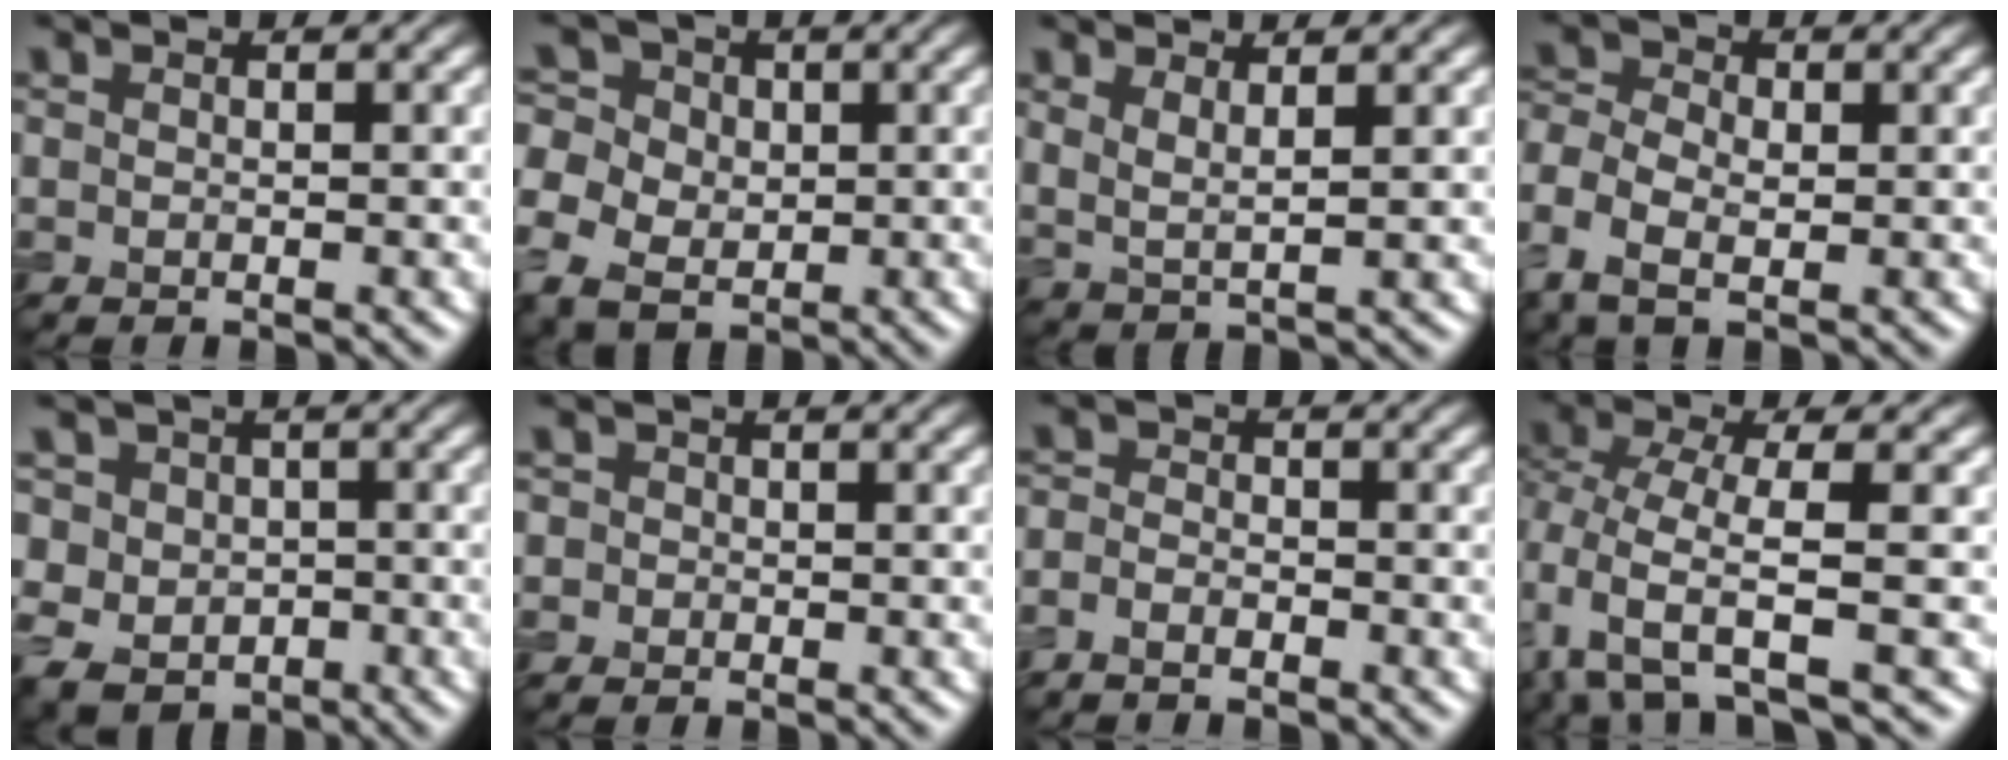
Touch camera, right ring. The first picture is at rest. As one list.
[{"total": 7.1, "force": [-1.0, 6.2, 3.3], "torque": [-0.081, 0.003, -0.041]}, {"total": 2.4, "force": [1.7, 0.6, 1.6], "torque": [-0.033, -0.008, 0.034]}, {"total": 4.9, "force": [-1.5, 3.3, 3.3], "torque": [-0.092, 0.000, -0.034]}, {"total": 7.4, "force": [0.1, 6.9, 2.5], "torque": [-0.063, 0.023, -0.030]}, {"total": 1.4, "force": [0.1, 1.4, 0.2], "torque": [0.017, 0.004, -0.016]}, {"total": 2.0, "force": [-1.6, 1.0, 0.7], "torque": [-0.012, 0.002, -0.041]}, {"total": 5.2, "force": [-1.5, 2.0, 4.5], "torque": [-0.096, -0.003, -0.038]}]